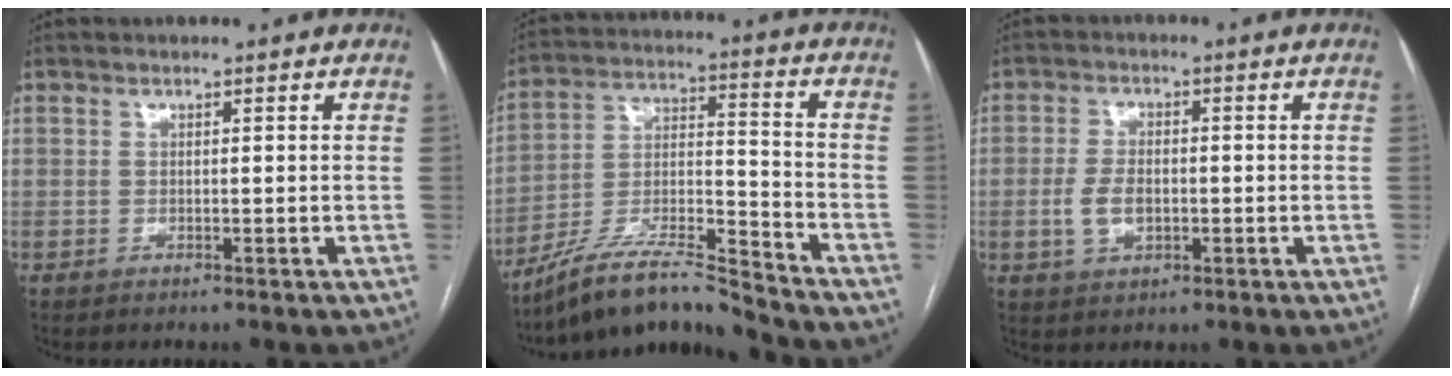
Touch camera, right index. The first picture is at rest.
{"total": 13.8, "force": [-12.7, 0.1, 5.4], "torque": [-0.099, 0.018, -0.231]}
{"total": 4.6, "force": [-0.9, 2.7, 3.7], "torque": [-0.077, 0.005, -0.013]}